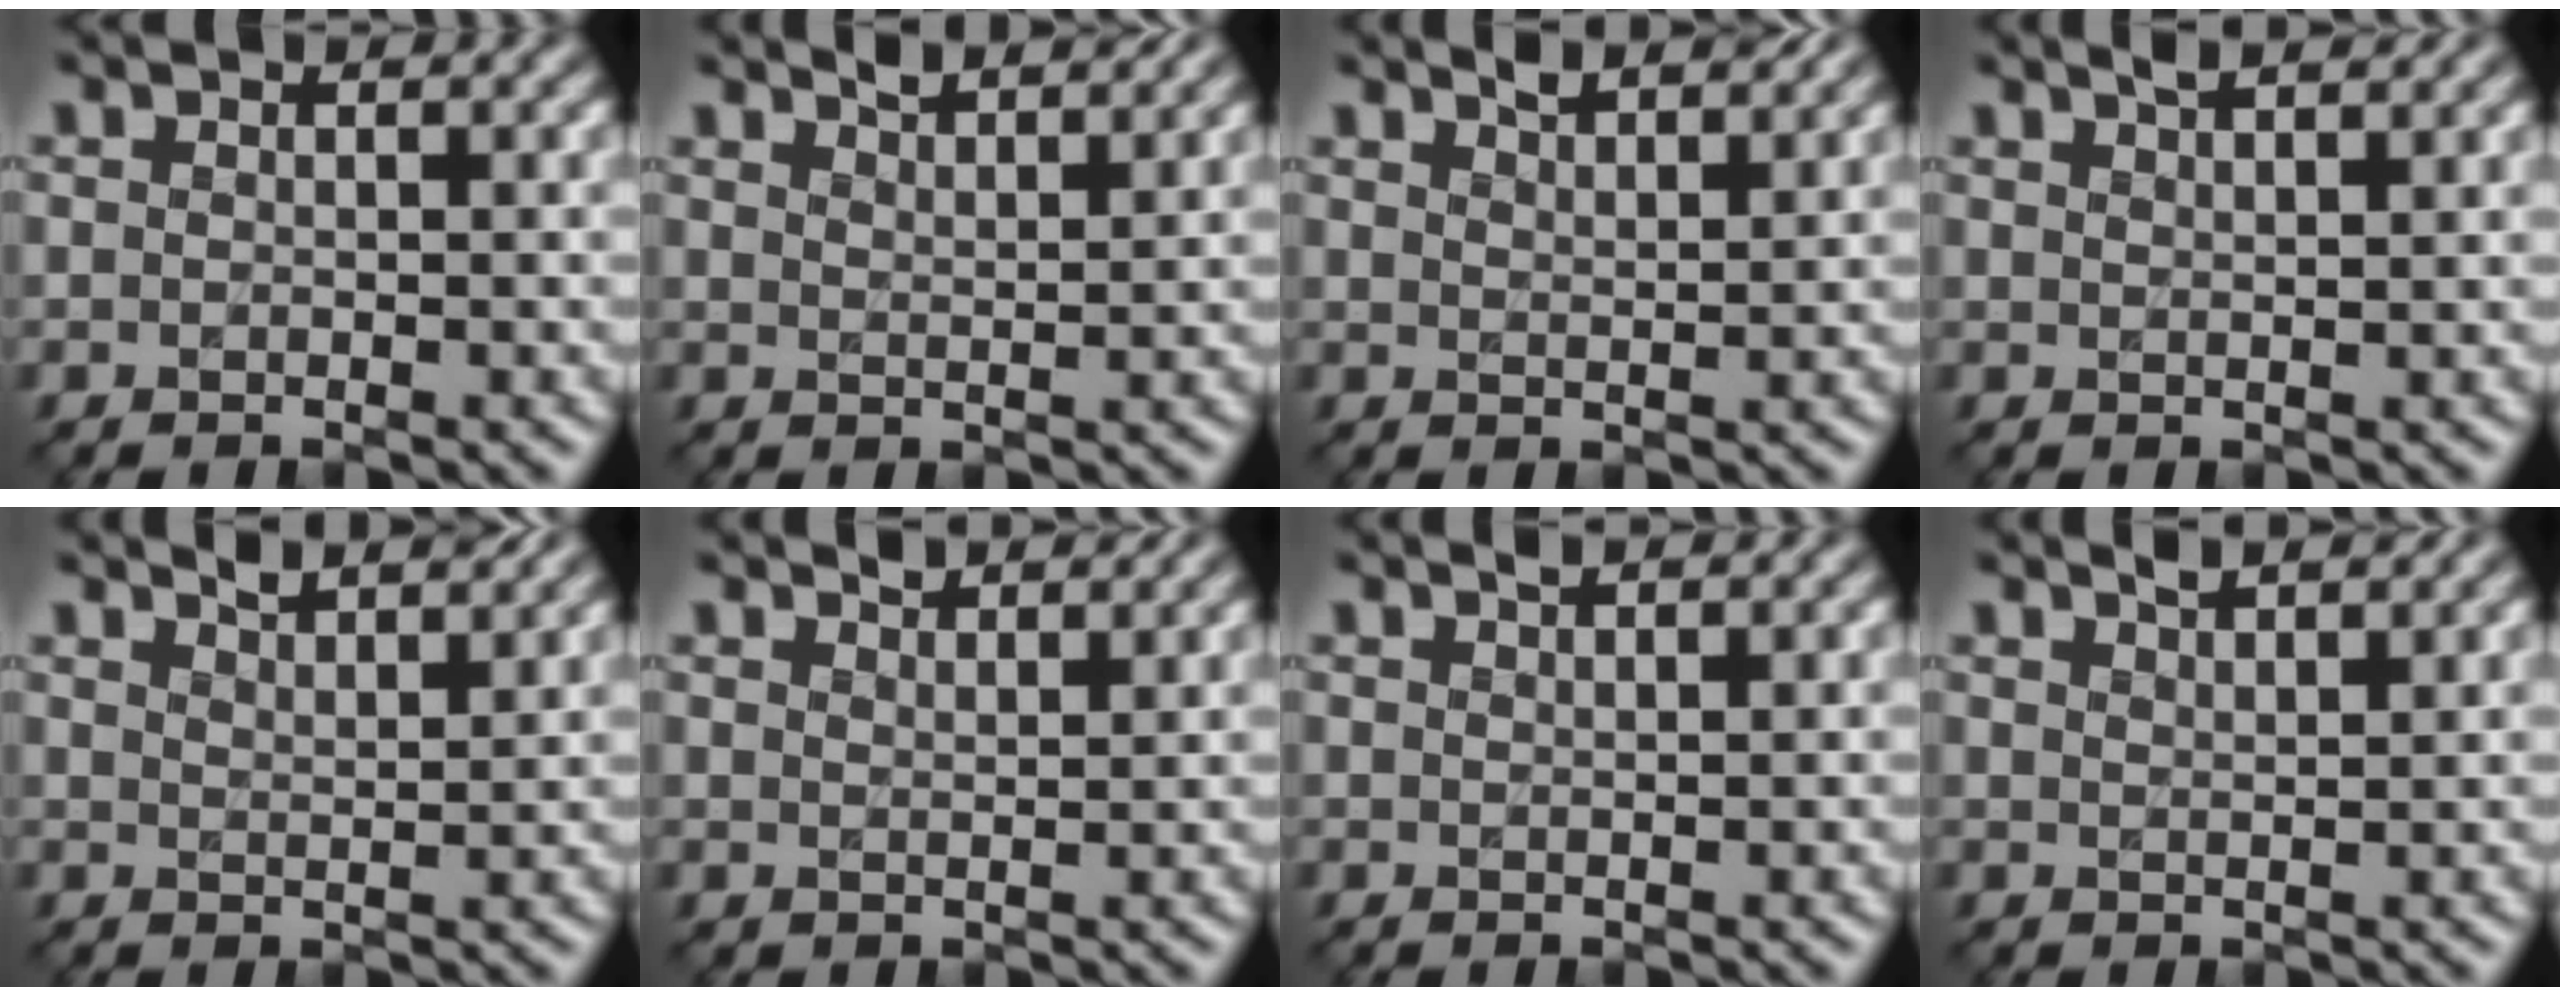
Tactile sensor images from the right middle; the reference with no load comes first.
{"total": 3.2, "force": [2.8, 0.7, 1.4], "torque": [-0.003, 0.010, 0.027]}
{"total": 3.1, "force": [2.6, 0.7, 1.4], "torque": [-0.006, 0.009, 0.028]}
{"total": 3.3, "force": [2.5, 1.1, 1.8], "torque": [0.001, 0.018, 0.010]}
{"total": 3.5, "force": [3.0, 0.8, 1.6], "torque": [-0.004, 0.009, 0.028]}
{"total": 2.2, "force": [2.1, 0.3, 0.7], "torque": [-0.008, -0.001, 0.032]}
{"total": 1.6, "force": [1.3, 0.4, 0.8], "torque": [-0.003, 0.004, 0.011]}
{"total": 2.6, "force": [2.1, 0.7, 1.3], "torque": [-0.002, 0.011, 0.020]}